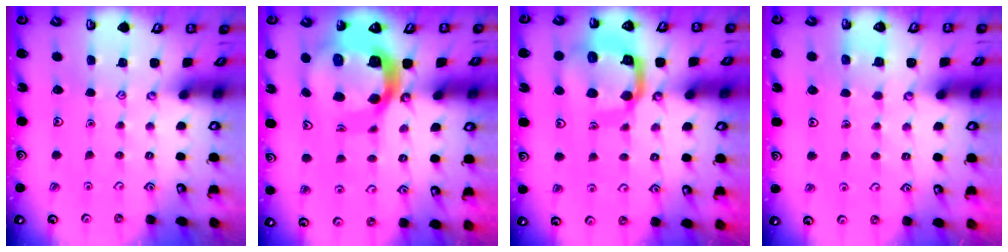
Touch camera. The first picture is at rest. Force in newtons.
{"total": 16.4, "press": 16.3, "slide": 1.8}
{"total": 15.1, "press": 14.9, "slide": 1.8}
{"total": 2.7, "press": 2.7, "slide": 0.1}